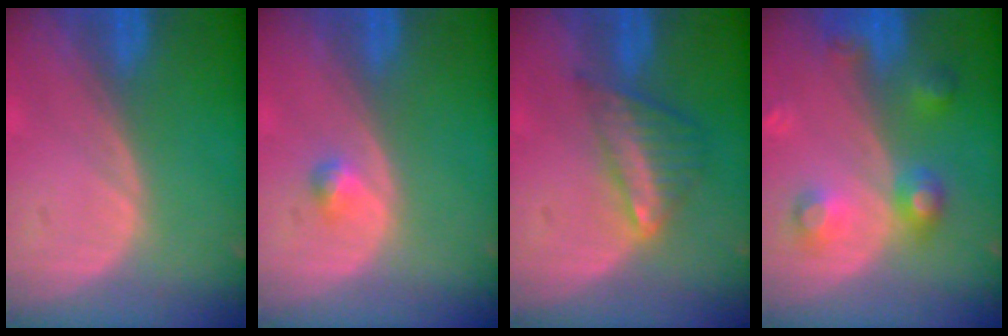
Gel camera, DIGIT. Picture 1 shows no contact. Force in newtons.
{"total": 1.5, "press": 1.5, "slide": 0.3}
{"total": 6.1, "press": 5.3, "slide": 3.0}
{"total": 5.6, "press": 5.6, "slide": 0.3}